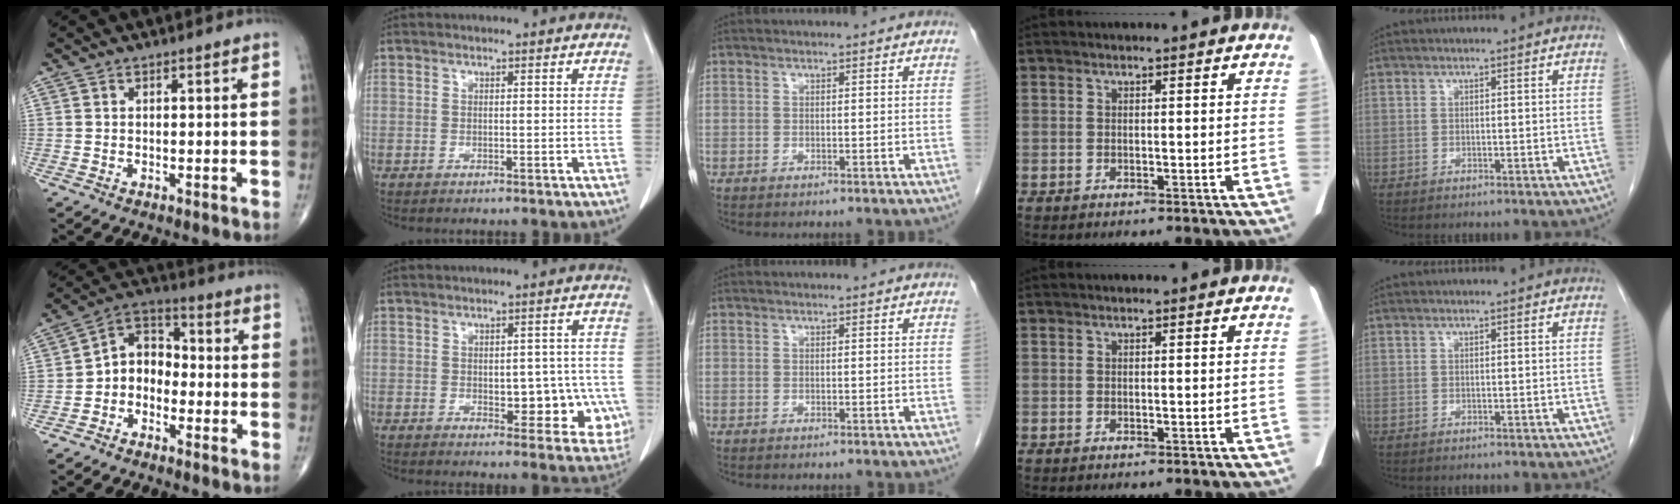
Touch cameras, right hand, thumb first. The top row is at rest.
{"thumb": {"total": 7.5, "force": [-2.2, 5.8, 4.2], "torque": [-0.041, 0.038, -0.061]}, "index": {"total": 9.4, "force": [-1.9, 5.2, 7.6], "torque": [-0.074, 0.007, -0.013]}}